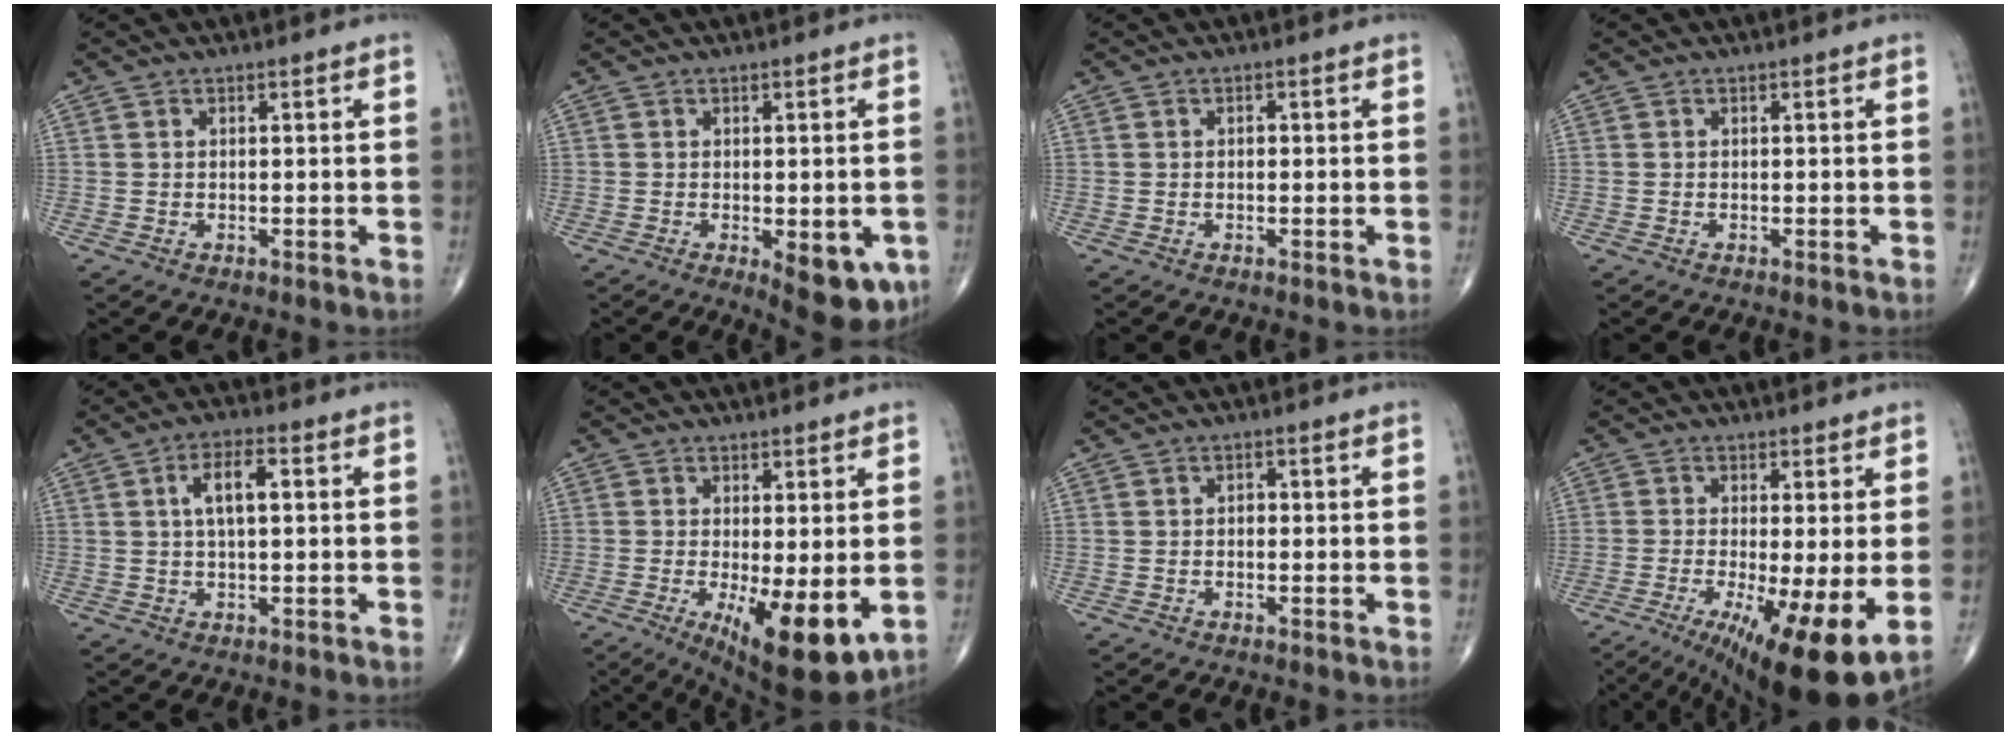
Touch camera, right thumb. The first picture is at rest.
{"total": 9.5, "force": [-3.1, 3.8, 8.1], "torque": [-0.084, -0.008, -0.035]}
{"total": 0.7, "force": [0.0, 0.5, 0.5], "torque": [-0.005, 0.002, -0.001]}
{"total": 0.0}
{"total": 6.3, "force": [1.3, 2.5, 5.6], "torque": [-0.097, 0.009, 0.021]}
{"total": 12.0, "force": [-2.8, 3.8, 11.0], "torque": [-0.161, -0.028, -0.031]}
{"total": 1.0, "force": [-0.1, 0.7, 0.7], "torque": [-0.002, 0.003, -0.004]}
{"total": 14.7, "force": [-4.3, 3.2, 13.6], "torque": [-0.199, -0.025, -0.057]}